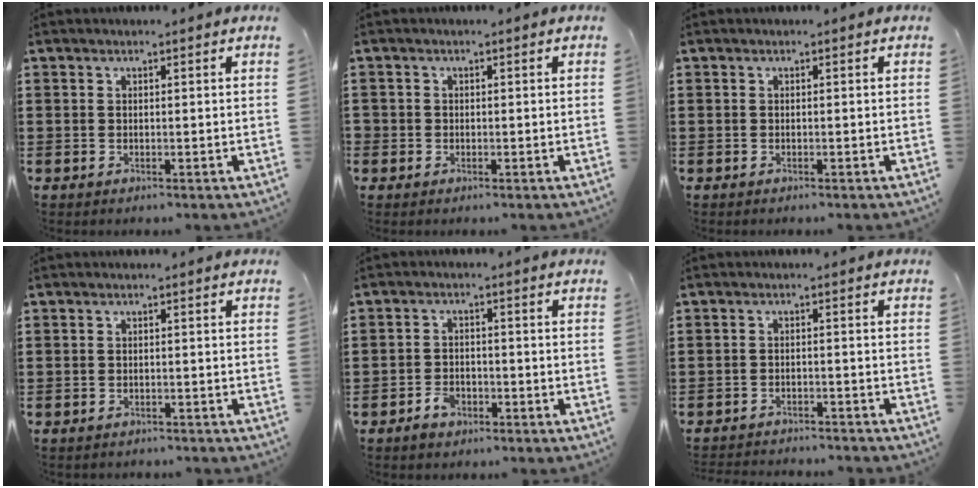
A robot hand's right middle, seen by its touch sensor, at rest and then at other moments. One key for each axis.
{"total": 0.7, "fx": -0.3, "fy": 0.6, "fz": 0.1, "tx": -0.003, "ty": 0.003, "tz": -0.007}
{"total": 0.0}
{"total": 0.9, "fx": -0.9, "fy": 0.0, "fz": 0.0, "tx": -0.002, "ty": 0.001, "tz": -0.020}
{"total": 2.8, "fx": -2.1, "fy": 1.5, "fz": 1.0, "tx": -0.021, "ty": 0.006, "tz": -0.044}
{"total": 2.4, "fx": -2.4, "fy": 0.0, "fz": 0.0, "tx": -0.005, "ty": -0.001, "tz": -0.051}